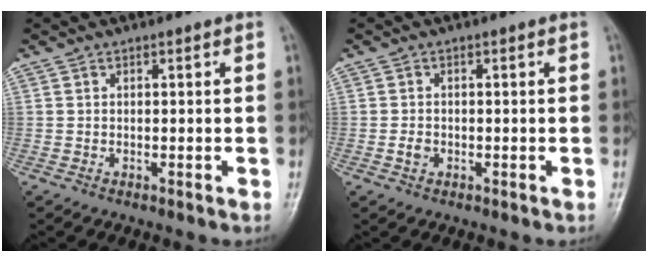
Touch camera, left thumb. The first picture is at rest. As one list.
[{"total": 1.6, "force": [-0.4, 1.3, 0.8], "torque": [-0.011, 0.002, -0.008]}]